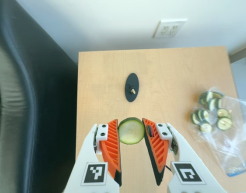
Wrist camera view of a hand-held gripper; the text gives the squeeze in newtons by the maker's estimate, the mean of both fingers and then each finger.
{"total": 8.9, "left": 9.2, "right": 8.6}